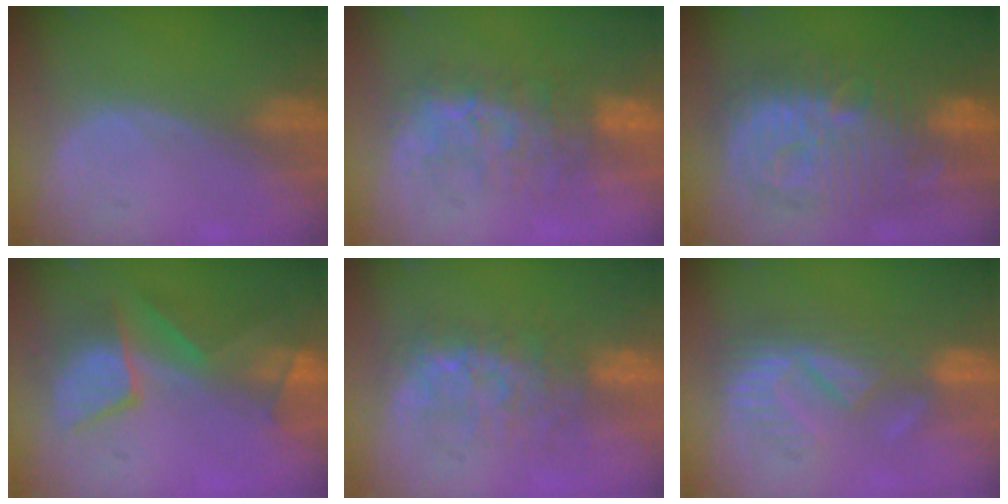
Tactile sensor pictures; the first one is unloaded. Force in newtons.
{"total": 8.7, "press": 8.1, "slide": 3.1}
{"total": 13.8, "press": 13.7, "slide": 1.3}
{"total": 8.2, "press": 7.9, "slide": 1.8}
{"total": 7.7, "press": 7.4, "slide": 1.8}
{"total": 9.2, "press": 8.0, "slide": 4.5}